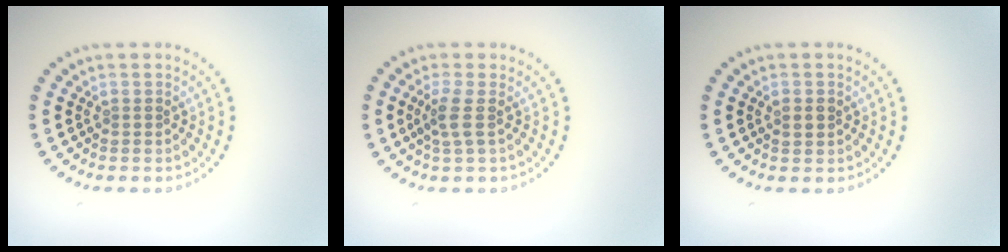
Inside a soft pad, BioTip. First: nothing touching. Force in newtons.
{"total": 1.8, "press": 1.3, "slide": 1.1}
{"total": 1.1, "press": 1.1, "slide": 0.1}